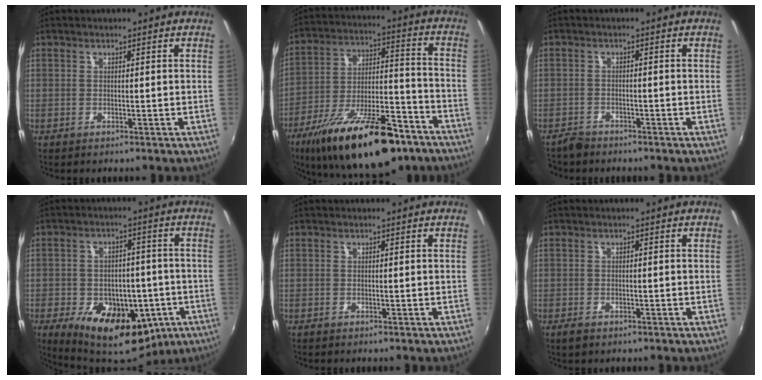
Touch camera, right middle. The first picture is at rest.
{"total": 25.1, "force": [-16.4, 9.3, 16.6], "torque": [-0.287, -0.019, -0.250]}
{"total": 2.6, "force": [-2.3, 1.1, 0.1], "torque": [-0.013, 0.001, -0.047]}
{"total": 19.1, "force": [-8.7, 11.6, 12.4], "torque": [-0.228, -0.013, -0.112]}
{"total": 0.0}
{"total": 2.1, "force": [-1.4, 1.1, 1.1], "torque": [-0.023, -0.006, -0.026]}